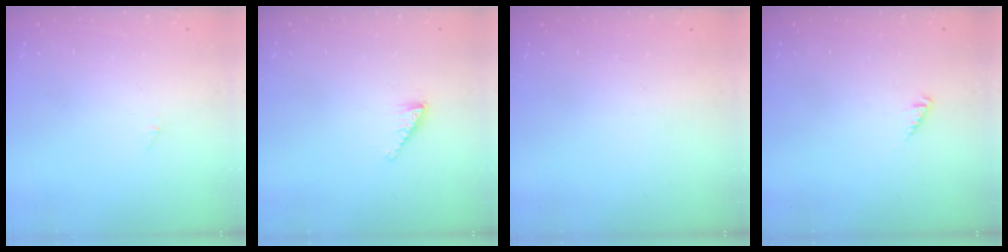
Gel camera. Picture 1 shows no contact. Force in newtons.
{"total": 1.7, "press": 1.7, "slide": 0.2}
{"total": 0.0}
{"total": 1.7, "press": 1.7, "slide": 0.4}